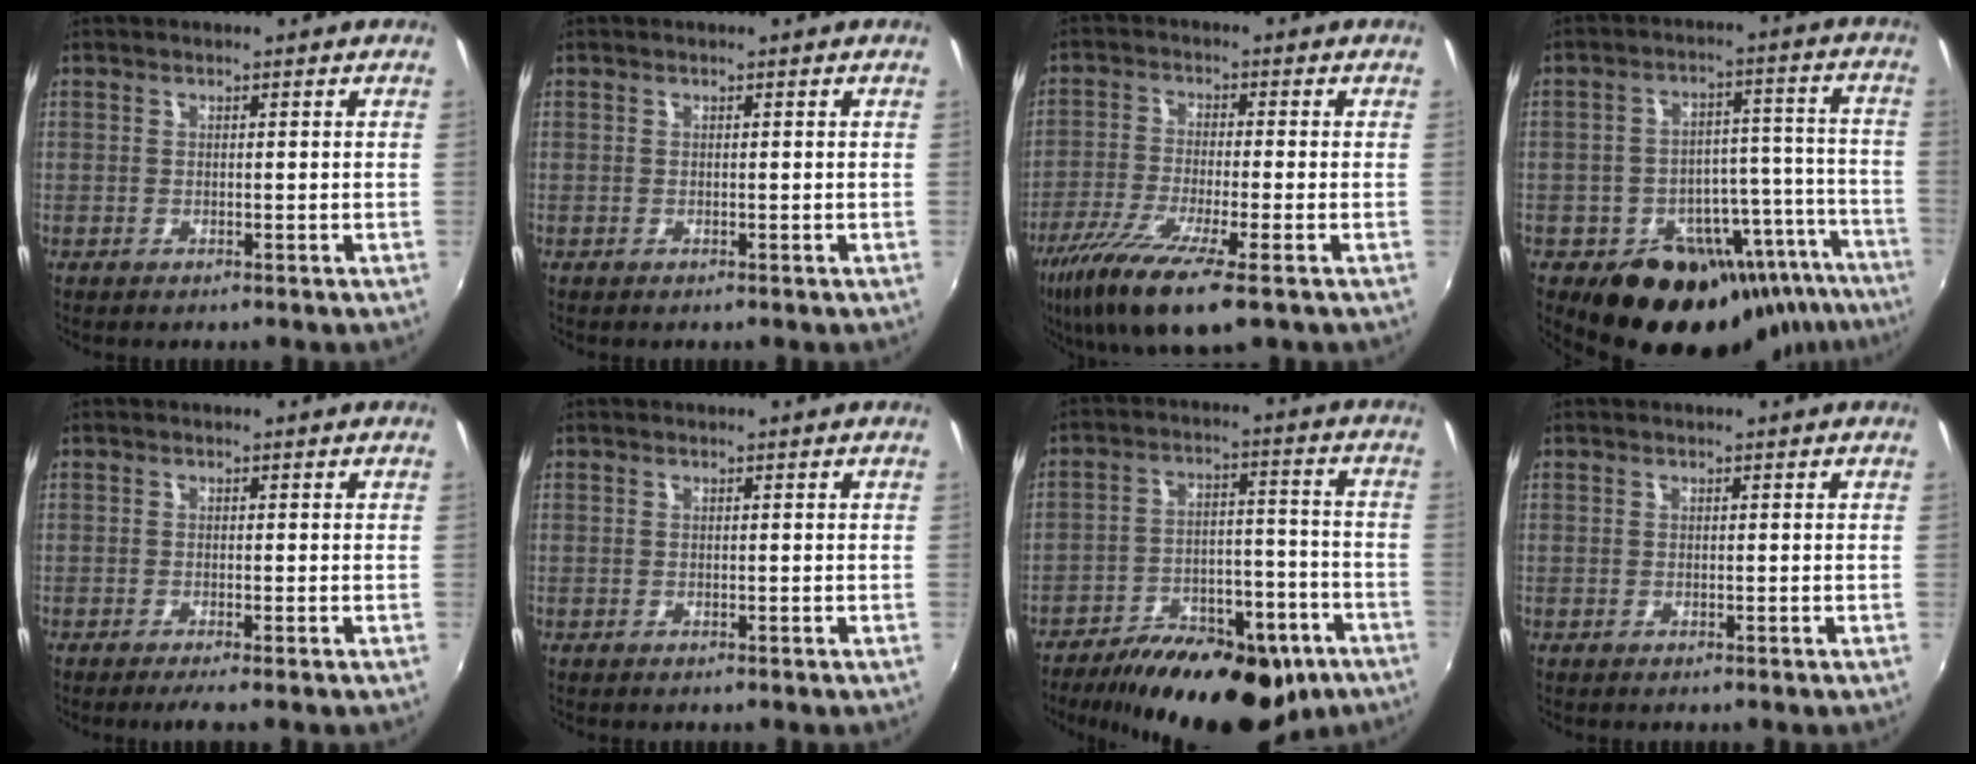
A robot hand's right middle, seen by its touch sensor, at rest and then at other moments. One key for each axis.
{"total": 0.0}
{"total": 12.6, "fx": -7.8, "fy": 1.8, "fz": 9.8, "tx": -0.210, "ty": -0.046, "tz": -0.145}
{"total": 22.1, "fx": -16.1, "fy": 12.3, "fz": 8.8, "tx": -0.134, "ty": 0.044, "tz": -0.197}
{"total": 1.5, "fx": -1.1, "fy": -0.4, "fz": 0.9, "tx": -0.022, "ty": -0.006, "tz": -0.024}
{"total": 0.0}
{"total": 23.1, "fx": -15.9, "fy": 10.1, "fz": 13.3, "tx": -0.225, "ty": -0.011, "tz": -0.215}
{"total": 0.0}